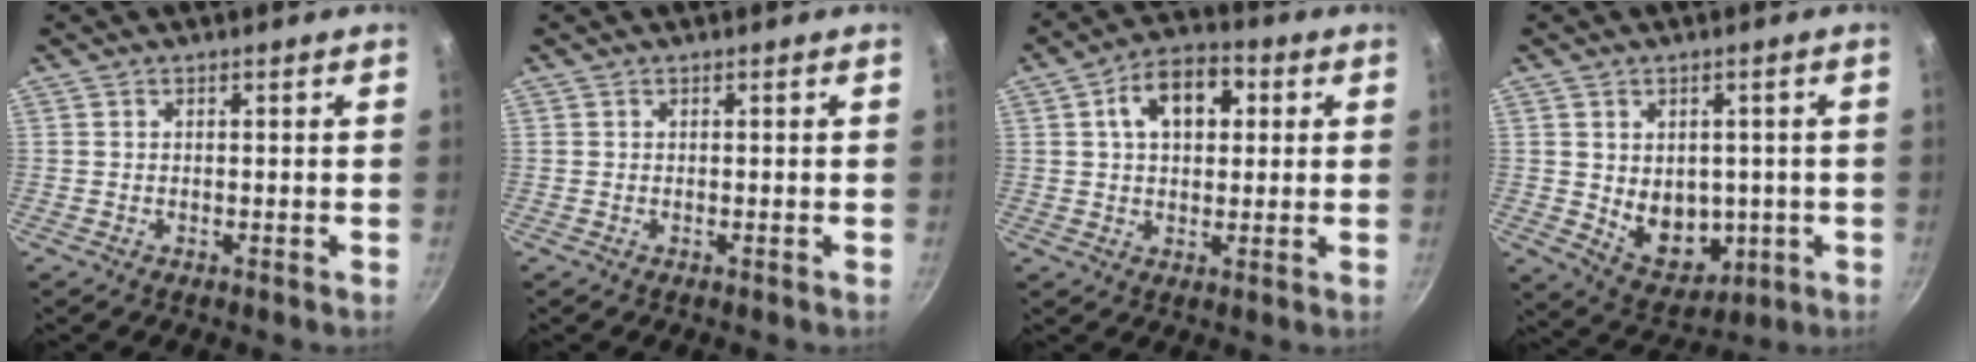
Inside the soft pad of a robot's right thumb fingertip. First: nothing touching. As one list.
[{"total": 0.0}, {"total": 11.1, "force": [2.9, 7.2, 8.0], "torque": [-0.095, 0.015, 0.036]}, {"total": 10.4, "force": [-0.6, 7.9, 6.6], "torque": [-0.065, -0.013, 0.016]}]